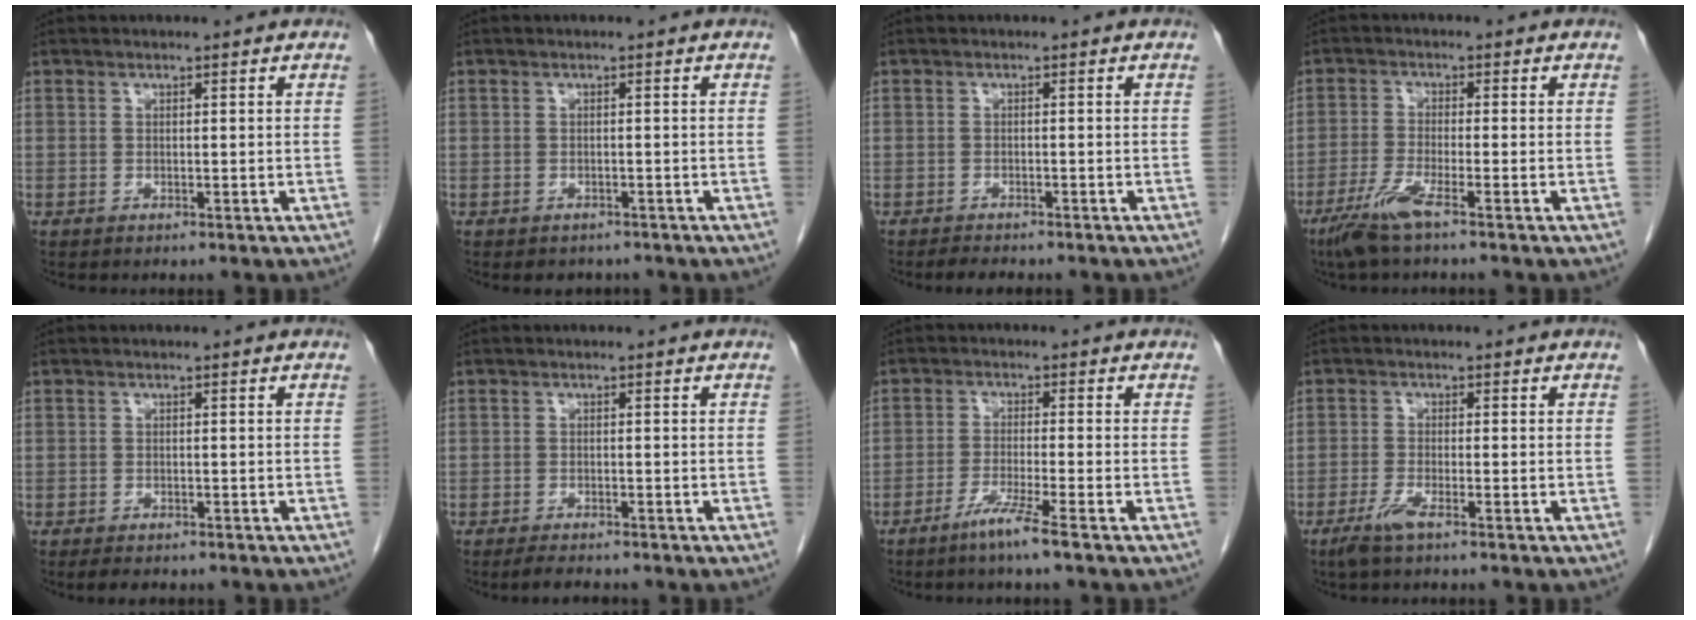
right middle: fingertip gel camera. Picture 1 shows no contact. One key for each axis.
{"total": 2.4, "fx": -2.0, "fy": 1.4, "fz": 0.3, "tx": -0.005, "ty": 0.003, "tz": -0.025}
{"total": 2.3, "fx": -2.0, "fy": 0.6, "fz": 0.9, "tx": -0.022, "ty": -0.006, "tz": -0.027}
{"total": 5.2, "fx": -3.4, "fy": 0.0, "fz": 3.9, "tx": -0.084, "ty": -0.013, "tz": -0.072}
{"total": 2.5, "fx": -2.1, "fy": 1.0, "fz": 1.1, "tx": -0.021, "ty": -0.005, "tz": -0.025}
{"total": 2.6, "fx": -2.3, "fy": 0.6, "fz": 1.2, "tx": -0.026, "ty": -0.007, "tz": -0.034}
{"total": 4.5, "fx": -3.0, "fy": -1.0, "fz": 3.2, "tx": -0.065, "ty": -0.011, "tz": -0.061}
{"total": 2.8, "fx": -2.0, "fy": 0.1, "fz": 2.1, "tx": -0.051, "ty": -0.007, "tz": -0.042}